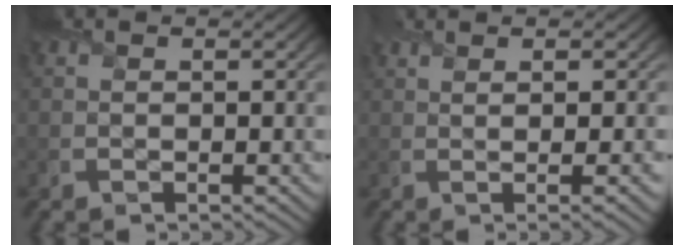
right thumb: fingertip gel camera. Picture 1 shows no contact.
{"total": 4.2, "force": [0.8, 0.4, 4.1], "torque": [-0.065, 0.014, 0.003]}